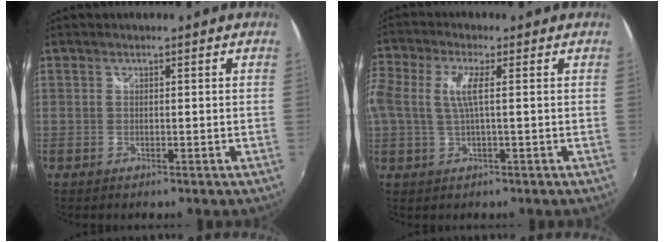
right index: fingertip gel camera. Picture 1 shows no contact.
{"total": 7.9, "force": [0.5, 2.3, 7.5], "torque": [-0.154, 0.005, 0.005]}